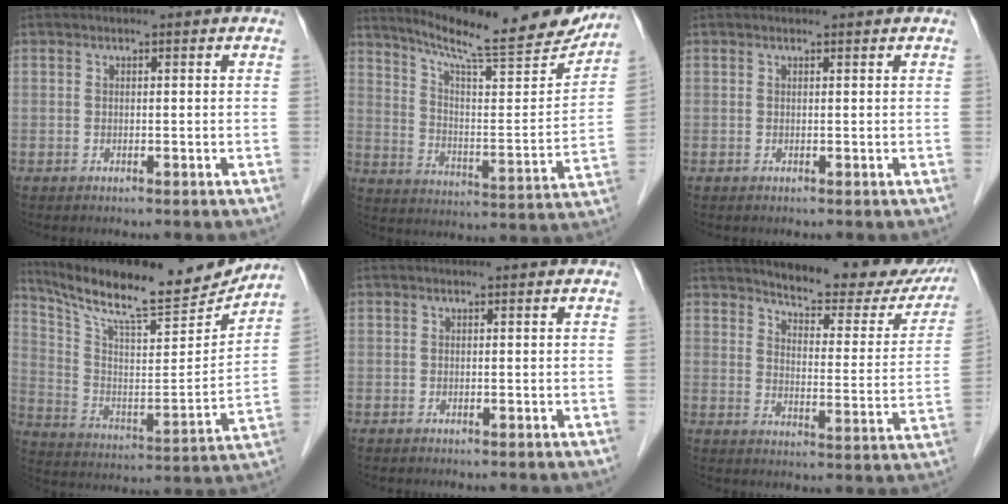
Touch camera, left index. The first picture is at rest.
{"total": 21.4, "force": [19.0, 2.0, 9.8], "torque": [-0.153, -0.038, 0.269]}
{"total": 0.6, "force": [0.6, 0.1, 0.1], "torque": [-0.006, 0.003, 0.008]}
{"total": 20.0, "force": [17.8, 2.4, 8.9], "torque": [-0.165, -0.018, 0.286]}
{"total": 0.0}
{"total": 18.3, "force": [16.3, 4.3, 7.1], "torque": [-0.071, -0.040, 0.191]}